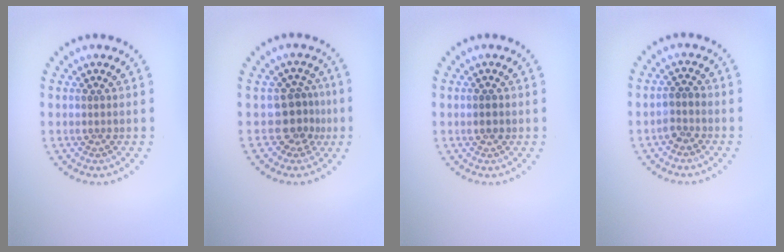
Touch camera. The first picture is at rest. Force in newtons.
{"total": 2.8, "press": 2.1, "slide": 1.9}
{"total": 1.3, "press": 1.3, "slide": 0.2}
{"total": 1.5, "press": 1.3, "slide": 0.8}